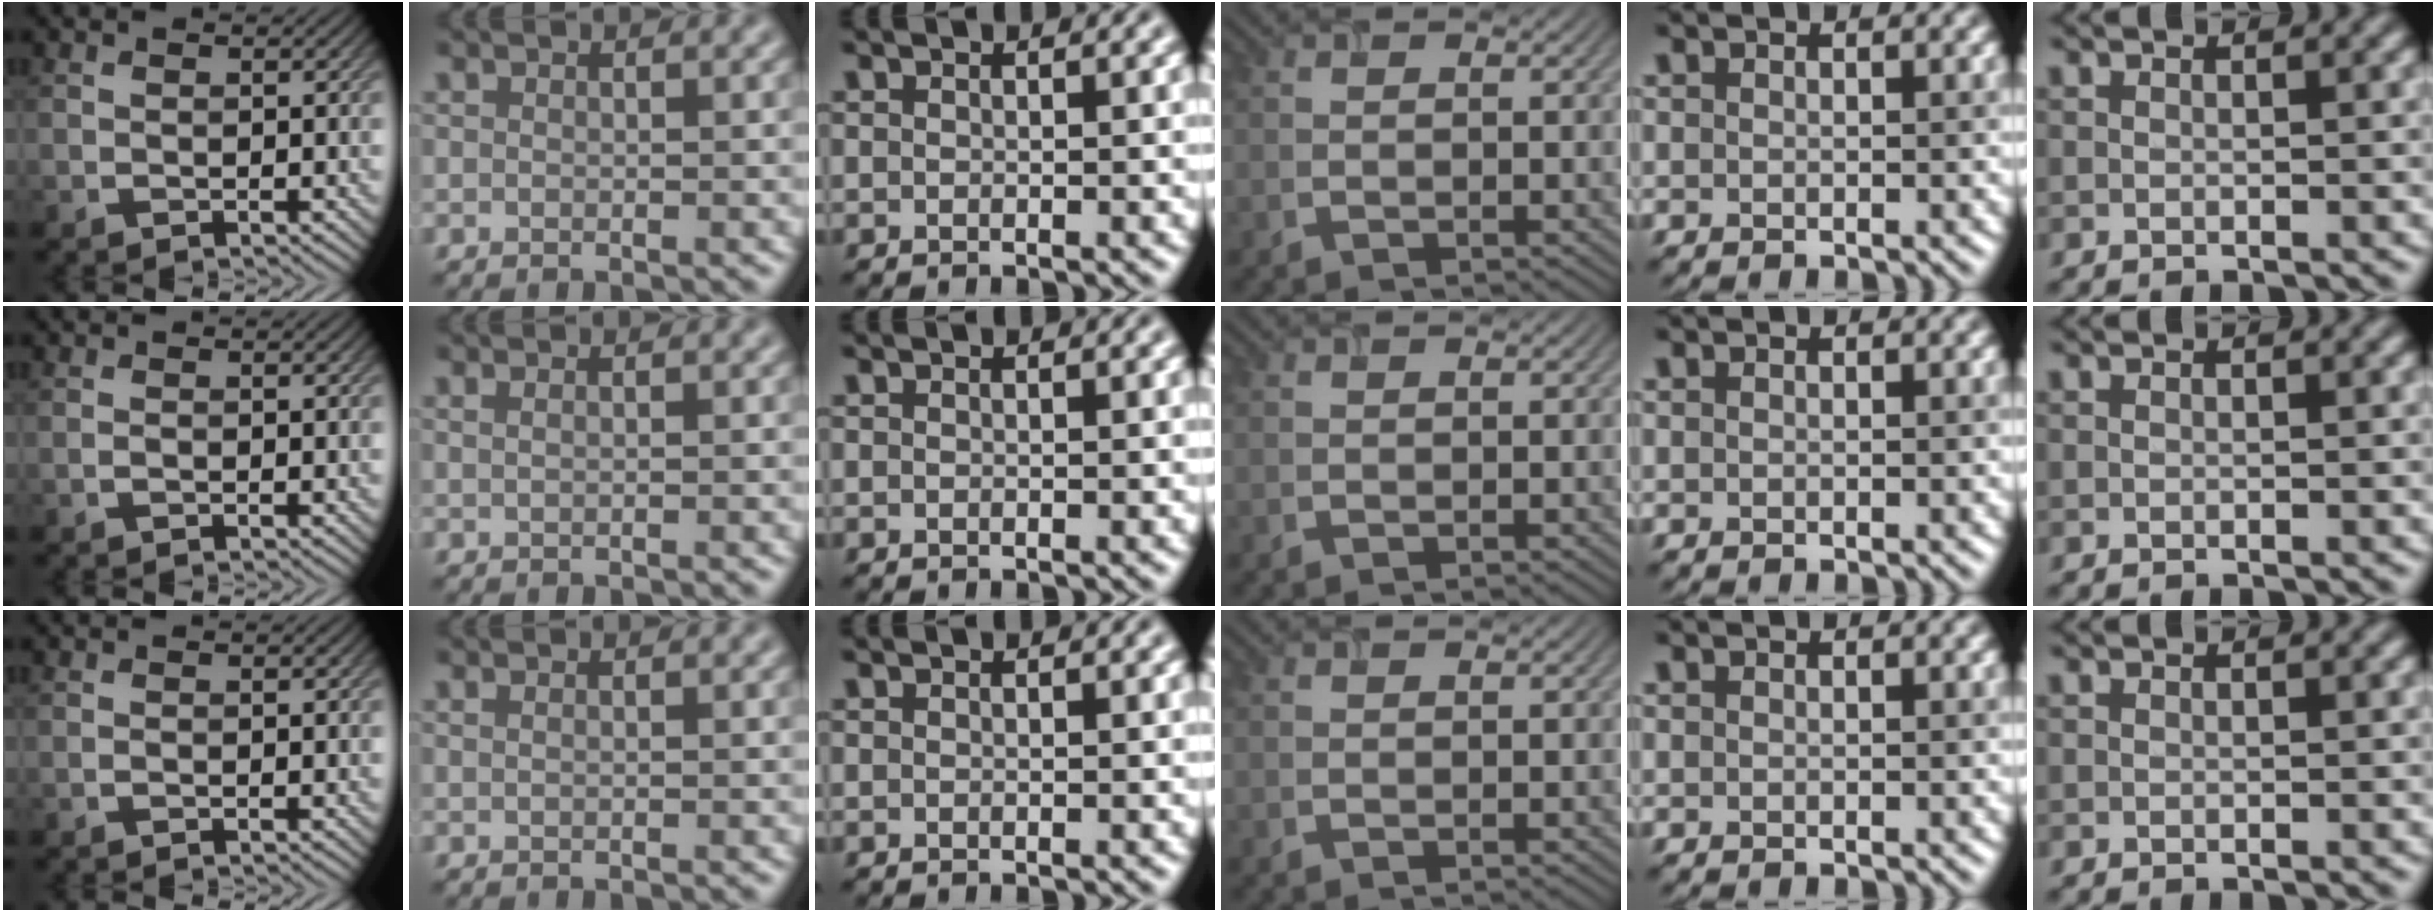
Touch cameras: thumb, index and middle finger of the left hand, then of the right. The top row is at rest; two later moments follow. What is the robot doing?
{"motion": "insert", "object": "airpods case & airpods"}